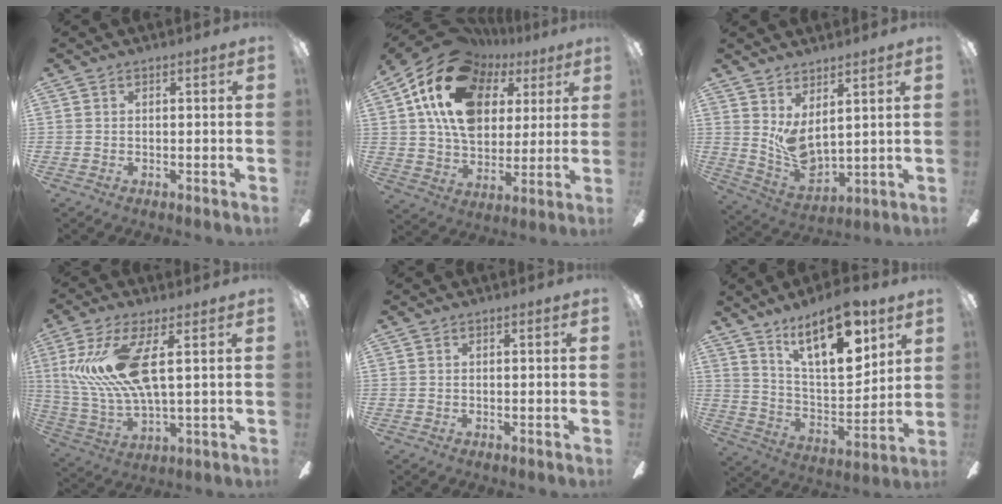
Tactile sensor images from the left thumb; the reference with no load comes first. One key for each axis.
{"total": 21.2, "fx": 9.6, "fy": 14.5, "fz": 12.2, "tx": -0.232, "ty": -0.037, "tz": 0.173}
{"total": 7.8, "fx": 3.9, "fy": 3.5, "fz": 5.8, "tx": -0.127, "ty": -0.037, "tz": 0.078}
{"total": 16.2, "fx": 4.3, "fy": 6.2, "fz": 14.3, "tx": -0.305, "ty": -0.007, "tz": 0.072}
{"total": 0.0}
{"total": 19.1, "fx": 11.8, "fy": 7.4, "fz": 13.1, "tx": -0.213, "ty": -0.063, "tz": 0.194}